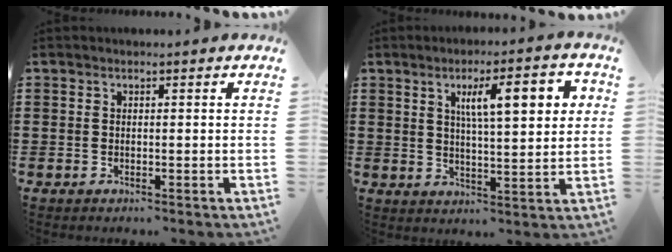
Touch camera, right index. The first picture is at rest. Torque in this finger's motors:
{"motor_torque": [0.50, 0.06, 0.81, 0.21]}